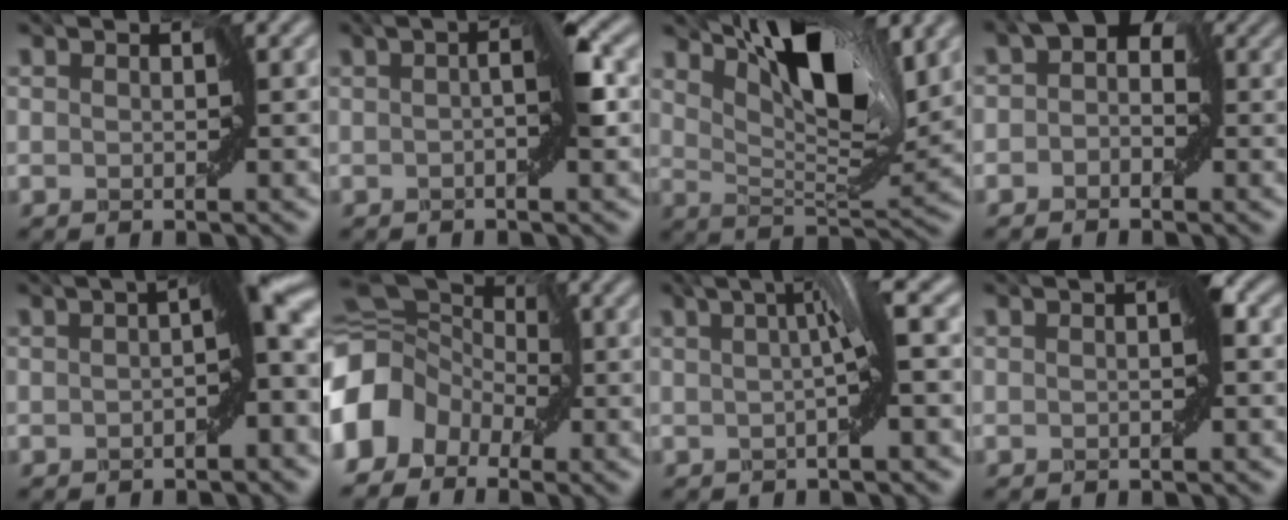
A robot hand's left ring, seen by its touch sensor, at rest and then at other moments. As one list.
[{"total": 3.2, "force": [0.0, 0.1, 3.2], "torque": [-0.059, 0.007, -0.010]}, {"total": 8.4, "force": [5.3, 2.0, 6.3], "torque": [-0.097, -0.002, 0.089]}, {"total": 3.5, "force": [0.2, 2.7, 2.3], "torque": [-0.013, 0.009, -0.008]}, {"total": 6.3, "force": [-0.5, 1.8, 6.0], "torque": [-0.081, 0.012, -0.023]}, {"total": 7.4, "force": [-2.2, 5.8, 4.1], "torque": [-0.076, 0.005, -0.060]}, {"total": 3.2, "force": [0.0, -0.2, 3.2], "torque": [-0.046, 0.008, -0.009]}, {"total": 1.3, "force": [-0.2, 0.2, 1.3], "torque": [-0.023, 0.002, -0.006]}]